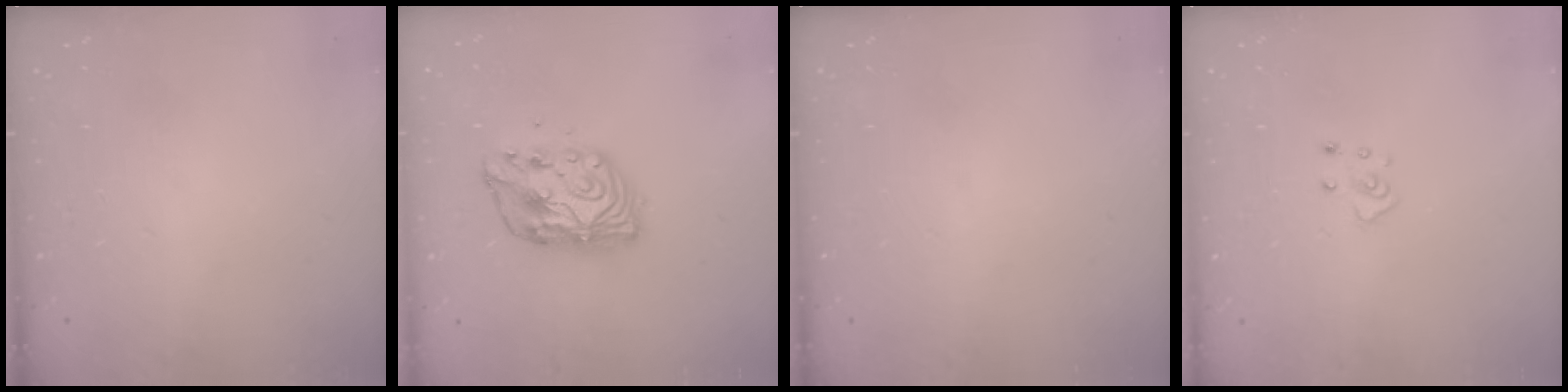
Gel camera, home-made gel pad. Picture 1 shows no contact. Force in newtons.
{"total": 9.8, "press": 9.8, "slide": 0.7}
{"total": 0.0}
{"total": 4.8, "press": 4.8, "slide": 0.2}